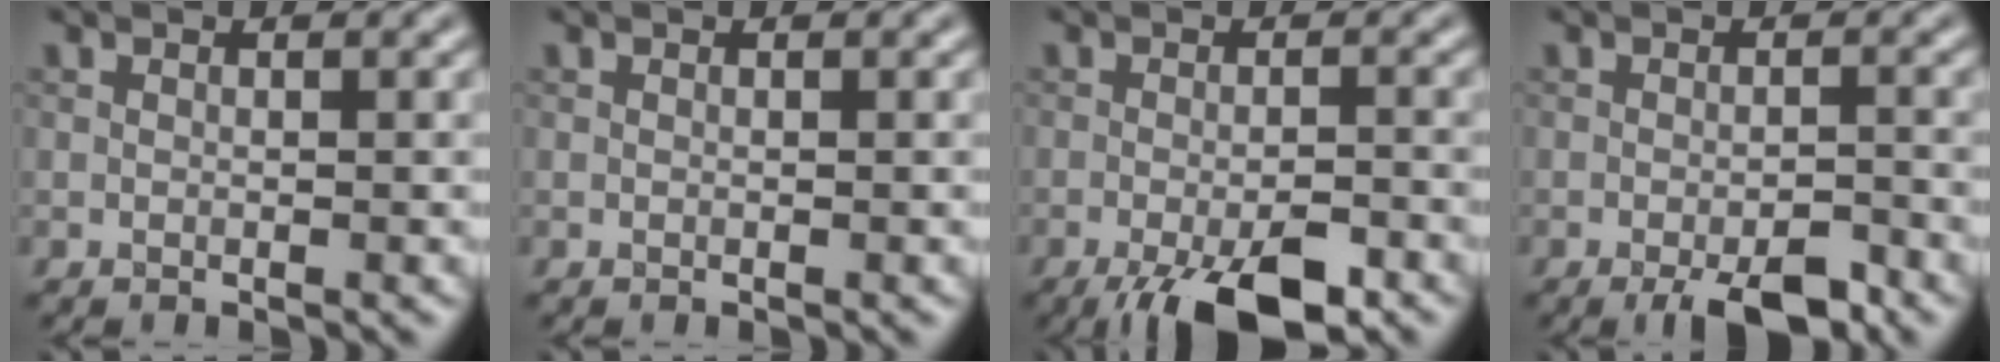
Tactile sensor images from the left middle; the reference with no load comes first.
{"total": 0.0}
{"total": 7.2, "force": [-4.5, 2.1, 5.3], "torque": [-0.083, -0.015, -0.073]}
{"total": 4.2, "force": [-2.7, 1.1, 3.0], "torque": [-0.047, -0.003, -0.042]}